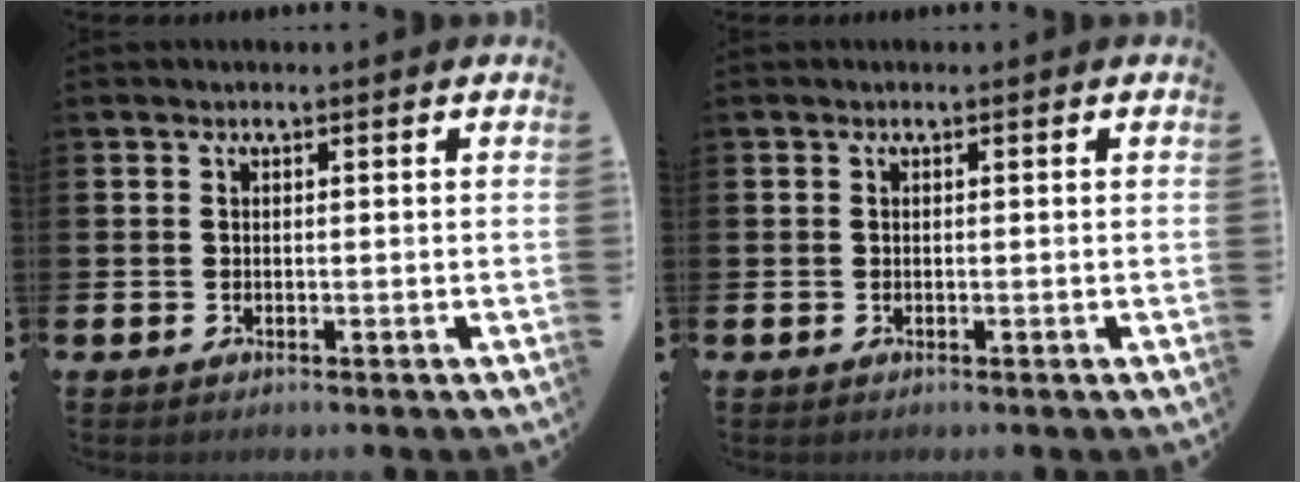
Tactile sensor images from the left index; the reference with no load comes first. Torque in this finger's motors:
{"motor_torque": [-0.02, 0.02, 0.00, 0.01]}